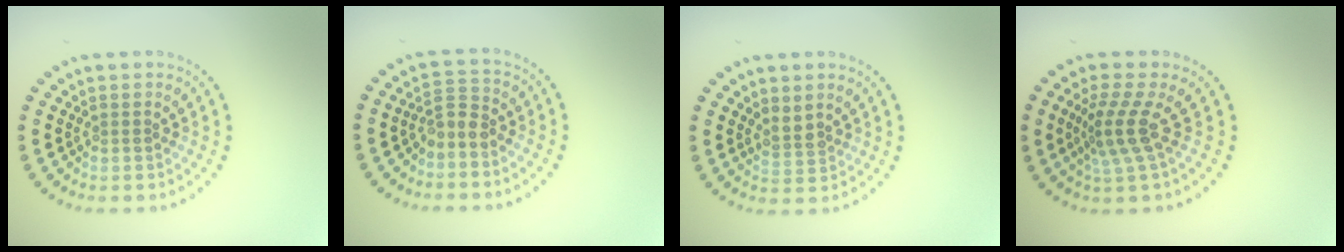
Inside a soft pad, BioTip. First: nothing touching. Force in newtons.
{"total": 1.9, "press": 1.5, "slide": 1.2}
{"total": 1.8, "press": 1.4, "slide": 1.1}
{"total": 3.4, "press": 2.4, "slide": 2.5}